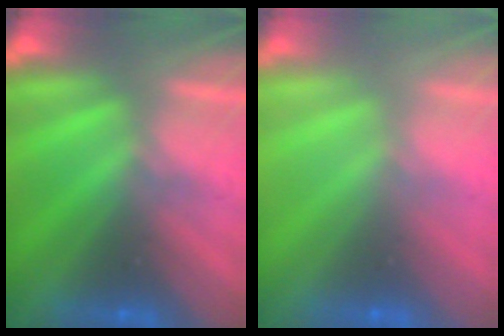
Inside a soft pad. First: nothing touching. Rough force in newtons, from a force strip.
{"total": 2.2}